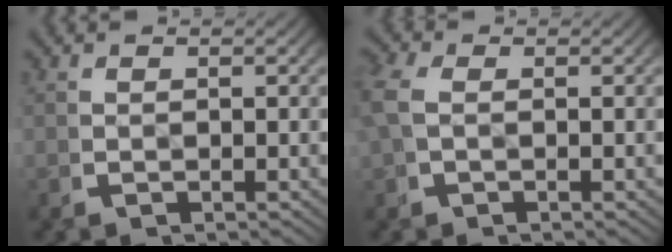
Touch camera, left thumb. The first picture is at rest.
{"total": 2.2, "force": [0.0, 1.7, 1.5], "torque": [-0.048, -0.002, 0.002]}